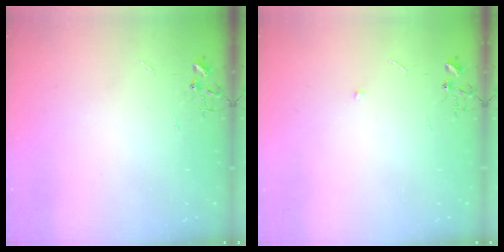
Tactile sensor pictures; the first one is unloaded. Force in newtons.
{"total": 4.0, "press": 3.7, "slide": 1.6}